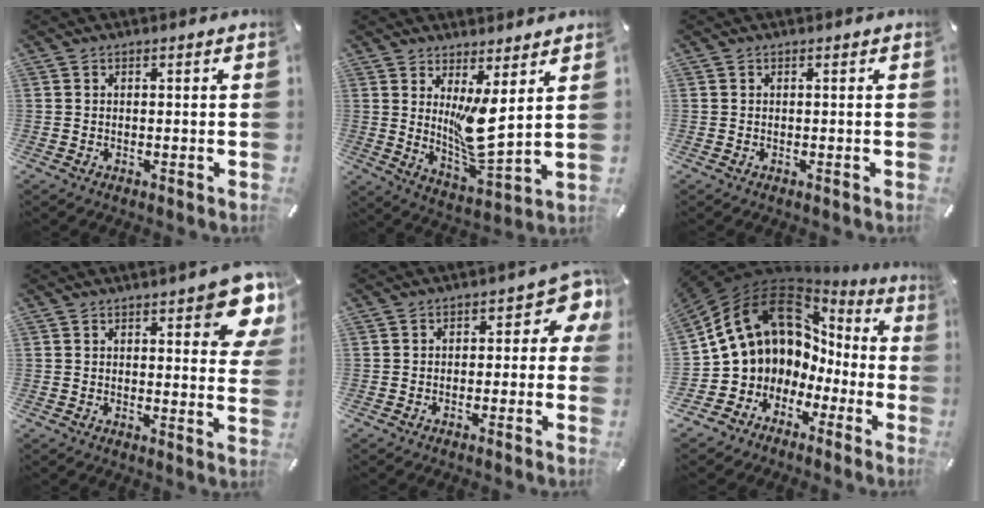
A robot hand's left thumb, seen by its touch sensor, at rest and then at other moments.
{"total": 10.8, "force": [3.4, 3.0, 9.9], "torque": [-0.181, -0.046, 0.056]}
{"total": 0.0}
{"total": 10.6, "force": [5.6, 3.6, 8.3], "torque": [-0.106, -0.031, 0.094]}
{"total": 6.4, "force": [0.7, 3.8, 5.1], "torque": [-0.066, -0.009, 0.006]}
{"total": 13.9, "force": [5.7, 11.4, 5.5], "torque": [-0.125, -0.048, 0.123]}